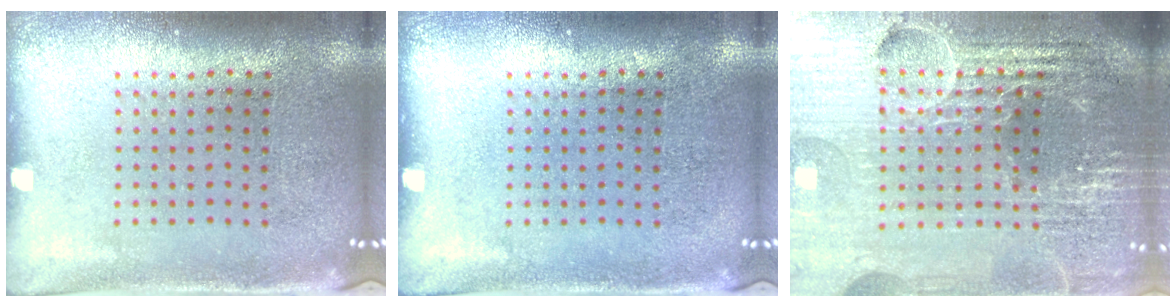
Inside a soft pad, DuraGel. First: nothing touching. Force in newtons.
{"total": 0.0}
{"total": 6.7, "press": 5.9, "slide": 3.1}